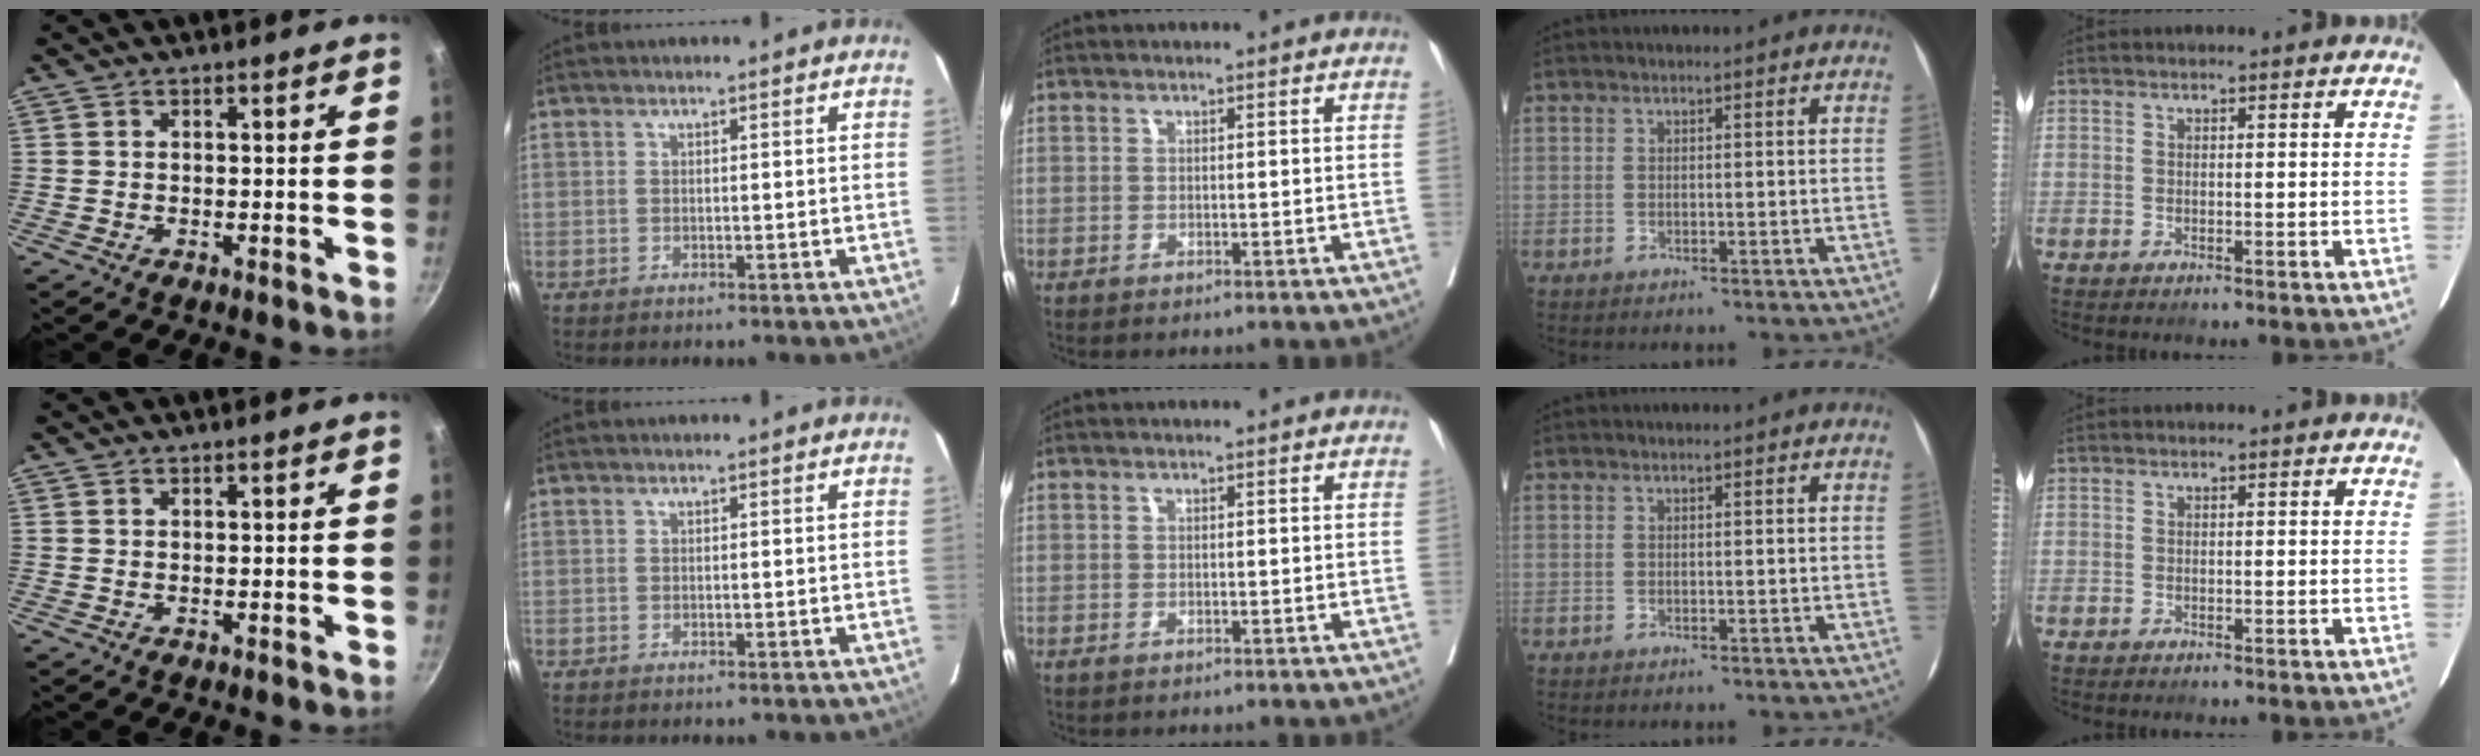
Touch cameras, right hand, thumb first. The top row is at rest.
{}